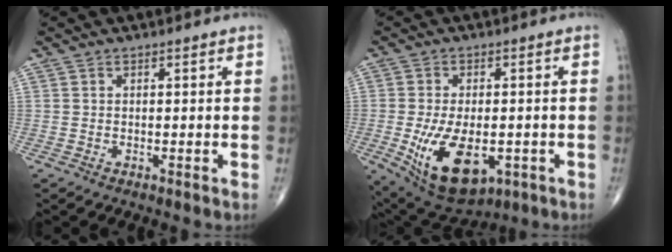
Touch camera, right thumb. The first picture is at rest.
{"total": 14.7, "force": [-4.0, 8.0, 11.6], "torque": [-0.197, -0.006, -0.043]}